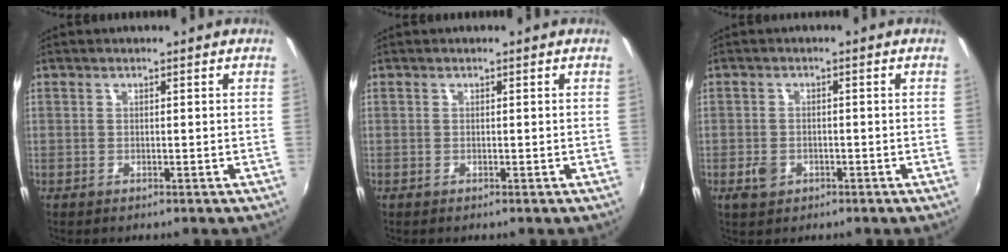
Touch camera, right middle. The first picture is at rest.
{"total": 0.0}
{"total": 3.1, "force": [-1.5, 2.4, 1.4], "torque": [-0.031, 0.000, -0.023]}